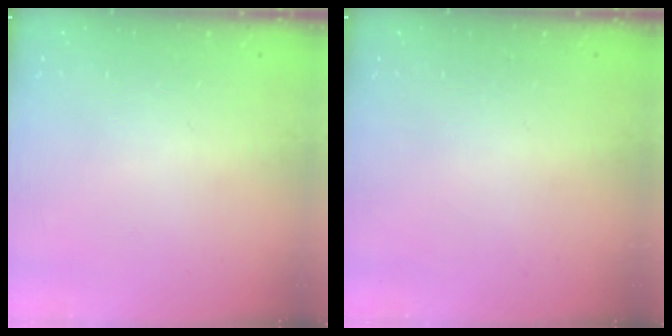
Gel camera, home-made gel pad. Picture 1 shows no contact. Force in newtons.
{"total": 0.0}